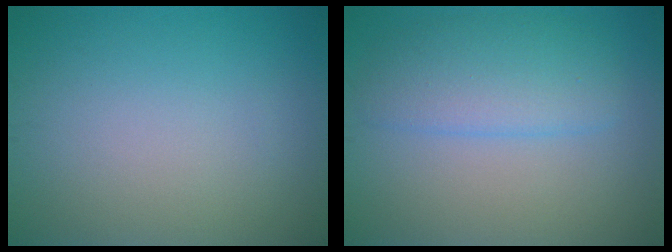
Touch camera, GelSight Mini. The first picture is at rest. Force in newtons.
{"total": 4.0, "press": 4.0, "slide": 0.4}